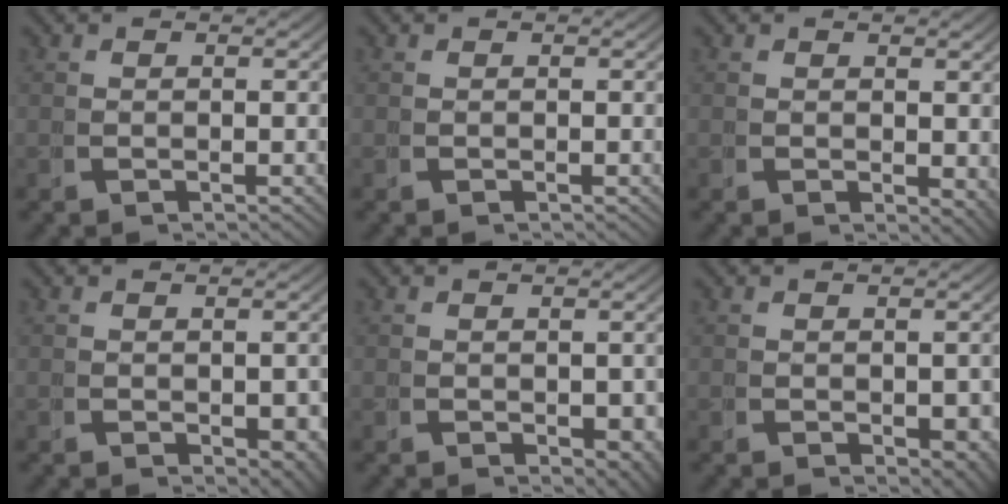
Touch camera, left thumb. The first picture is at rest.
{"total": 0.0}
{"total": 1.6, "force": [0.7, 1.0, 1.1], "torque": [-0.010, -0.010, 0.016]}
{"total": 1.6, "force": [0.3, 0.8, 1.3], "torque": [-0.012, -0.017, 0.015]}
{"total": 2.0, "force": [0.0, 1.3, 1.5], "torque": [-0.020, -0.015, 0.008]}
{"total": 2.0, "force": [0.0, 1.3, 1.5], "torque": [-0.020, -0.015, 0.008]}